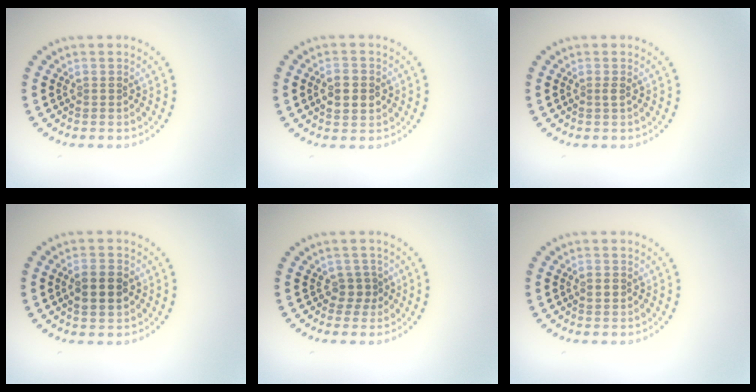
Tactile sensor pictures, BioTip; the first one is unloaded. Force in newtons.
{"total": 2.9, "press": 2.9, "slide": 0.1}
{"total": 0.6, "press": 0.4, "slide": 0.4}
{"total": 3.4, "press": 3.4, "slide": 0.2}
{"total": 1.8, "press": 1.4, "slide": 1.1}
{"total": 1.2, "press": 1.1, "slide": 0.1}